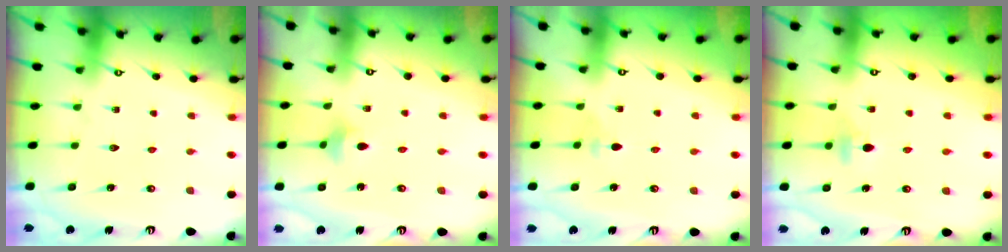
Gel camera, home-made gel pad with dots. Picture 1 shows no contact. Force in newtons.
{"total": 2.8, "press": 2.8, "slide": 0.6}
{"total": 2.7, "press": 2.6, "slide": 0.6}
{"total": 3.2, "press": 3.1, "slide": 0.8}